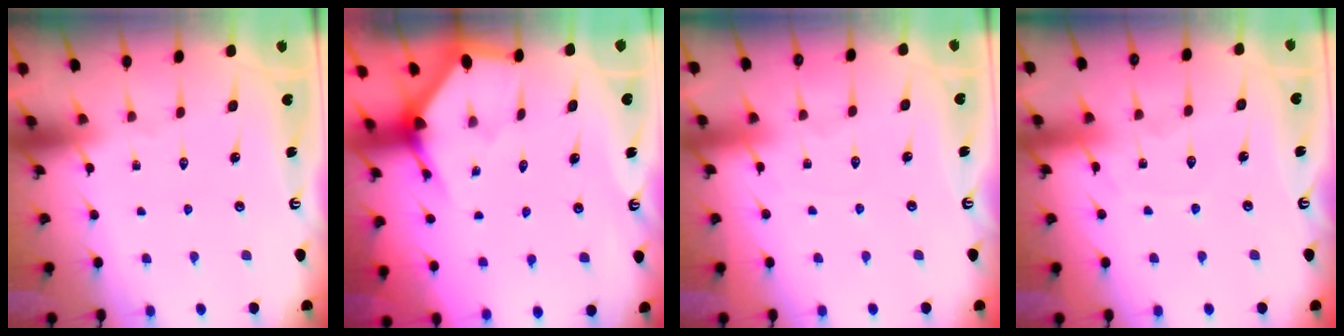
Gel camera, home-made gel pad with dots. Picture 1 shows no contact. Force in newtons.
{"total": 3.0, "press": 3.0, "slide": 0.2}
{"total": 3.7, "press": 3.7, "slide": 0.4}
{"total": 7.4, "press": 7.4, "slide": 0.8}